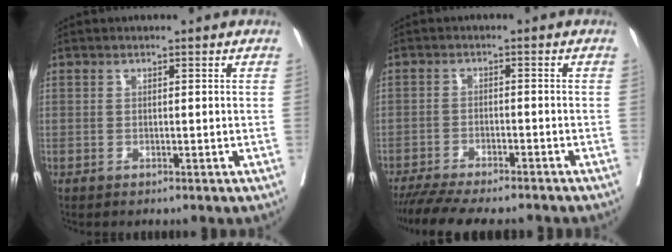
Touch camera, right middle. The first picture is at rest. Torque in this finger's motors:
{"motor_torque": [1.11, -1.03, 0.53, 0.19]}